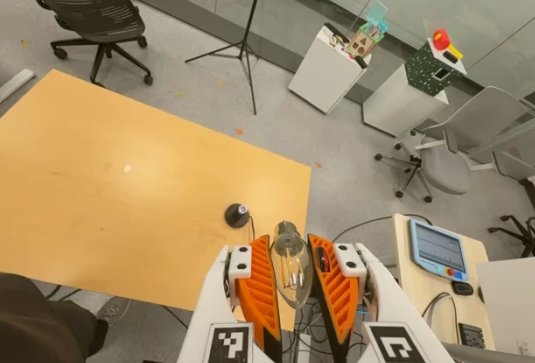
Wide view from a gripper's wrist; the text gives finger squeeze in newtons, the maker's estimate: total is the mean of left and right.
{"total": 12.5, "left": 12.9, "right": 12.1}